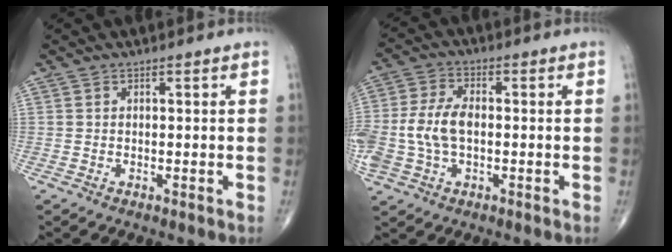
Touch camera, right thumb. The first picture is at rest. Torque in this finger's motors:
{"motor_torque": [1.59, 1.54, 1.09, -0.38, 0.45]}